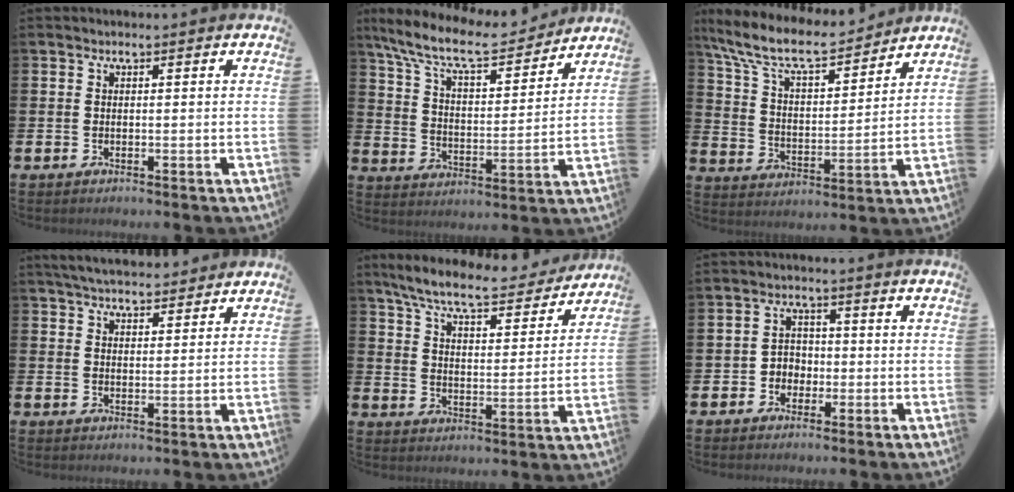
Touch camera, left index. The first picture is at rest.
{"total": 10.4, "force": [9.2, 2.3, 4.3], "torque": [-0.121, -0.055, 0.159]}
{"total": 10.0, "force": [8.8, 2.5, 4.0], "torque": [-0.123, -0.051, 0.155]}
{"total": 4.6, "force": [4.5, 0.9, 0.6], "torque": [-0.021, -0.018, 0.081]}
{"total": 8.3, "force": [7.5, 1.0, 3.4], "torque": [-0.103, -0.041, 0.128]}
{"total": 2.8, "force": [-1.3, 2.3, 0.7], "torque": [-0.015, 0.005, -0.034]}